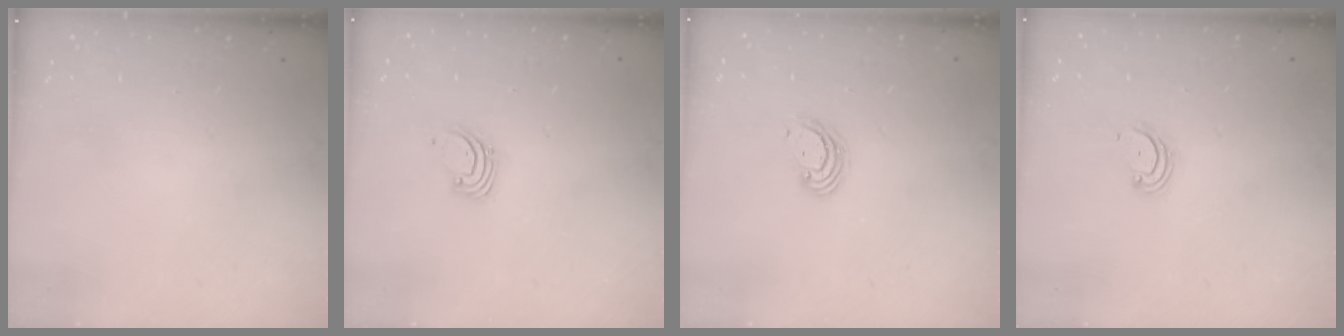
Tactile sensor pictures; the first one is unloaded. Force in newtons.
{"total": 1.4, "press": 1.4, "slide": 0.1}
{"total": 3.6, "press": 3.6, "slide": 0.2}
{"total": 2.9, "press": 2.9, "slide": 0.3}